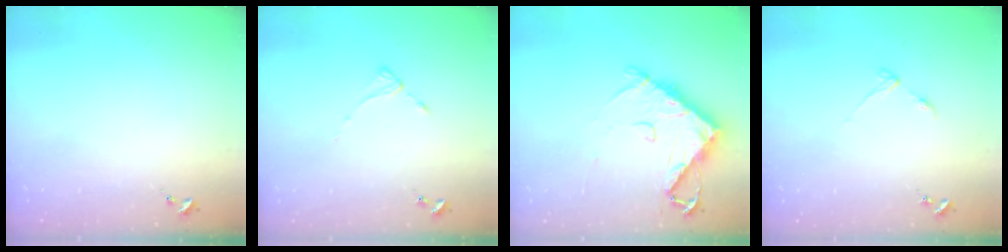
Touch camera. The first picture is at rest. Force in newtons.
{"total": 1.9, "press": 1.8, "slide": 0.3}
{"total": 11.0, "press": 10.9, "slide": 1.4}
{"total": 3.4, "press": 3.4, "slide": 0.4}